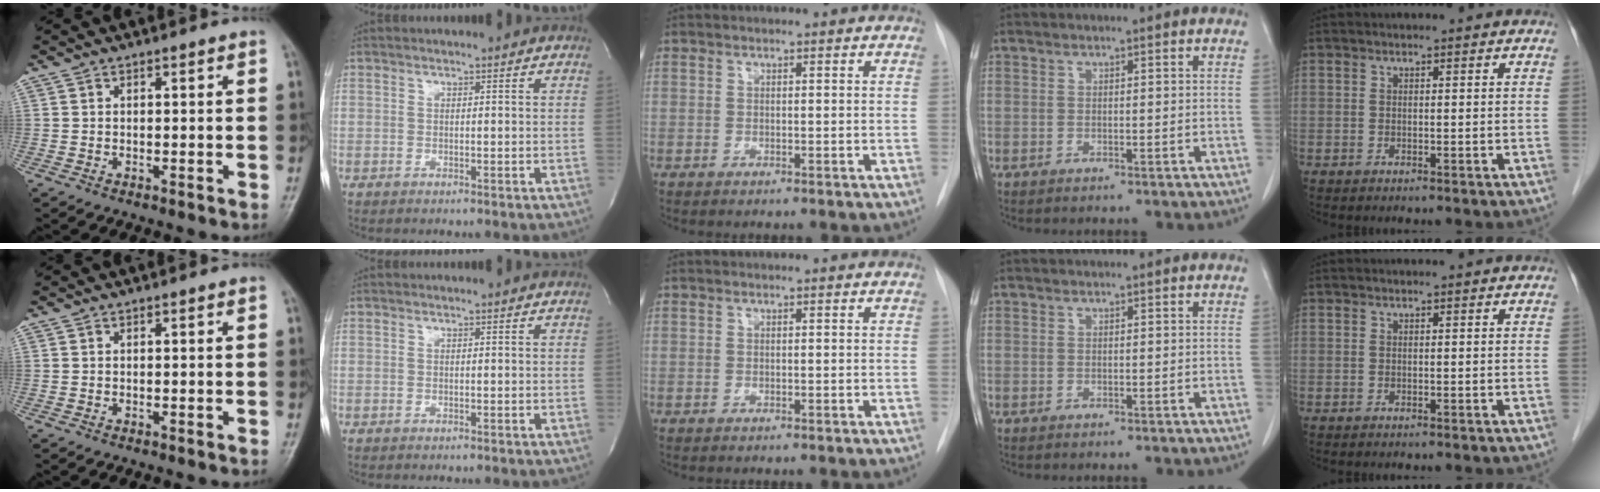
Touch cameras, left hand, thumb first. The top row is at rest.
{}